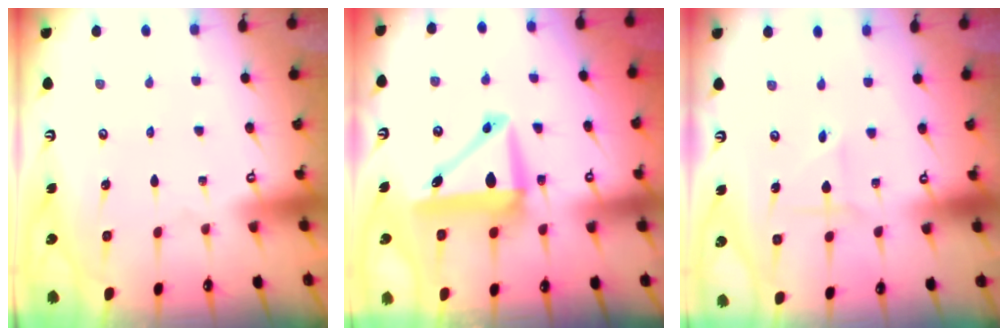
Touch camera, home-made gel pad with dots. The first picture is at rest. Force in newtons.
{"total": 10.4, "press": 10.1, "slide": 2.4}
{"total": 1.8, "press": 1.7, "slide": 0.7}